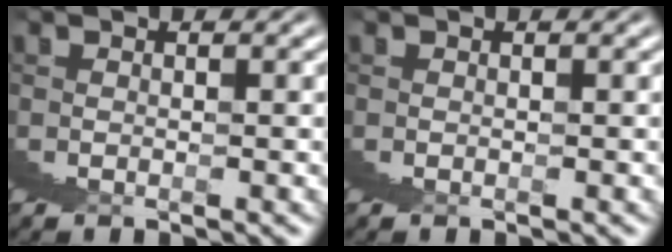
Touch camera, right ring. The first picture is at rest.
{"total": 0.0}